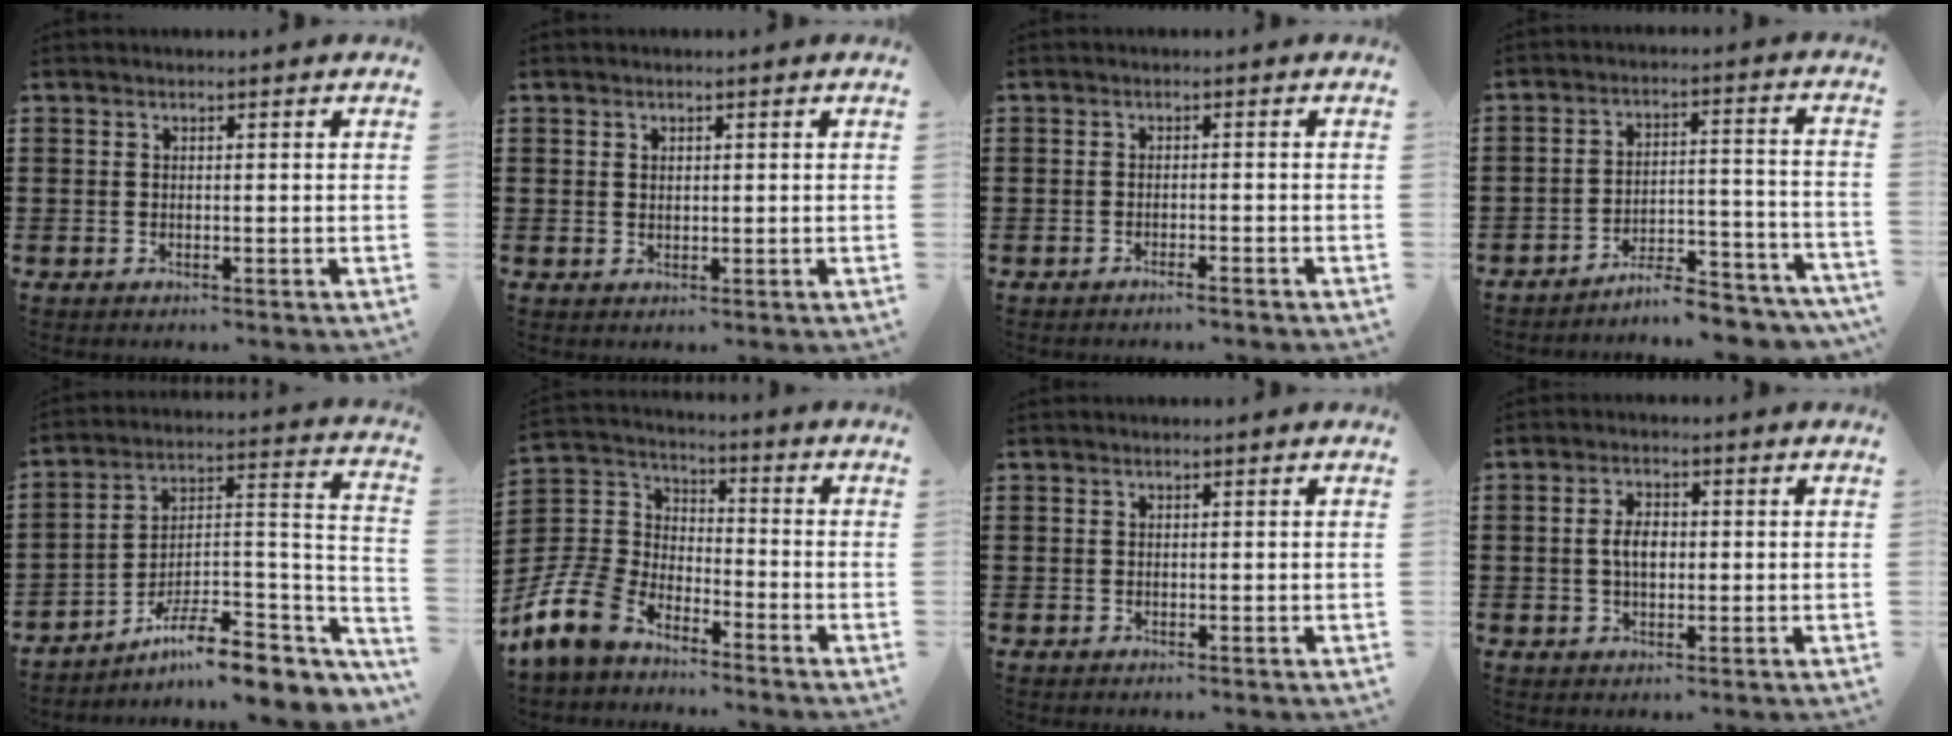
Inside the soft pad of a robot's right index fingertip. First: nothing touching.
{"total": 0.9, "force": [0.6, 0.7, 0.3], "torque": [-0.008, 0.003, 0.011]}
{"total": 1.3, "force": [-1.2, -0.3, 0.6], "torque": [-0.010, -0.001, -0.023]}
{"total": 6.8, "force": [-6.4, 0.7, 2.2], "torque": [-0.031, 0.011, -0.121]}
{"total": 10.0, "force": [-7.4, 2.8, 6.1], "torque": [-0.097, 0.010, -0.139]}
{"total": 9.3, "force": [-6.9, 5.4, 3.1], "torque": [-0.111, 0.016, -0.146]}
{"total": 0.0}
{"total": 3.8, "force": [0.0, 2.1, 3.1], "torque": [-0.053, 0.003, -0.003]}